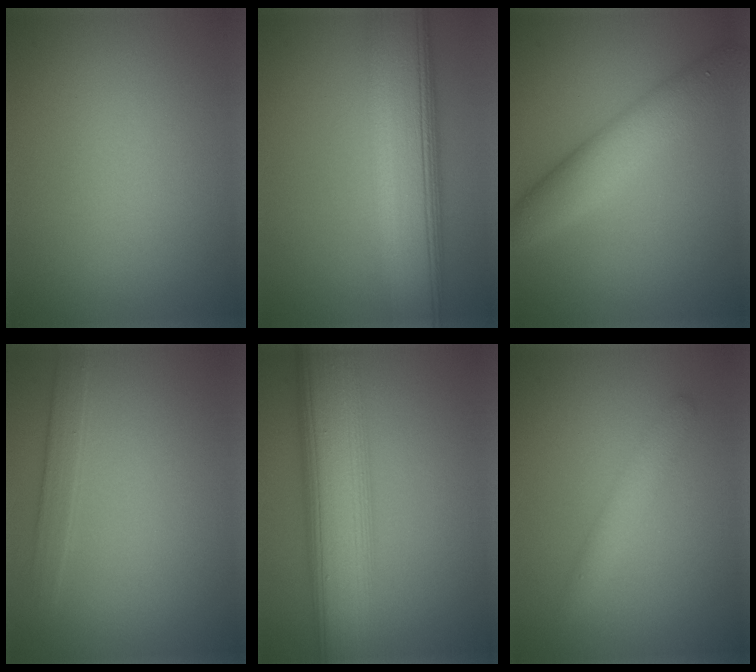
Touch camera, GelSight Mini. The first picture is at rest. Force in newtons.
{"total": 10.6, "press": 10.6, "slide": 0.7}
{"total": 5.4, "press": 5.4, "slide": 0.0}
{"total": 1.7, "press": 1.7, "slide": 0.1}
{"total": 10.0, "press": 10.0, "slide": 0.4}
{"total": 2.1, "press": 2.1, "slide": 0.1}